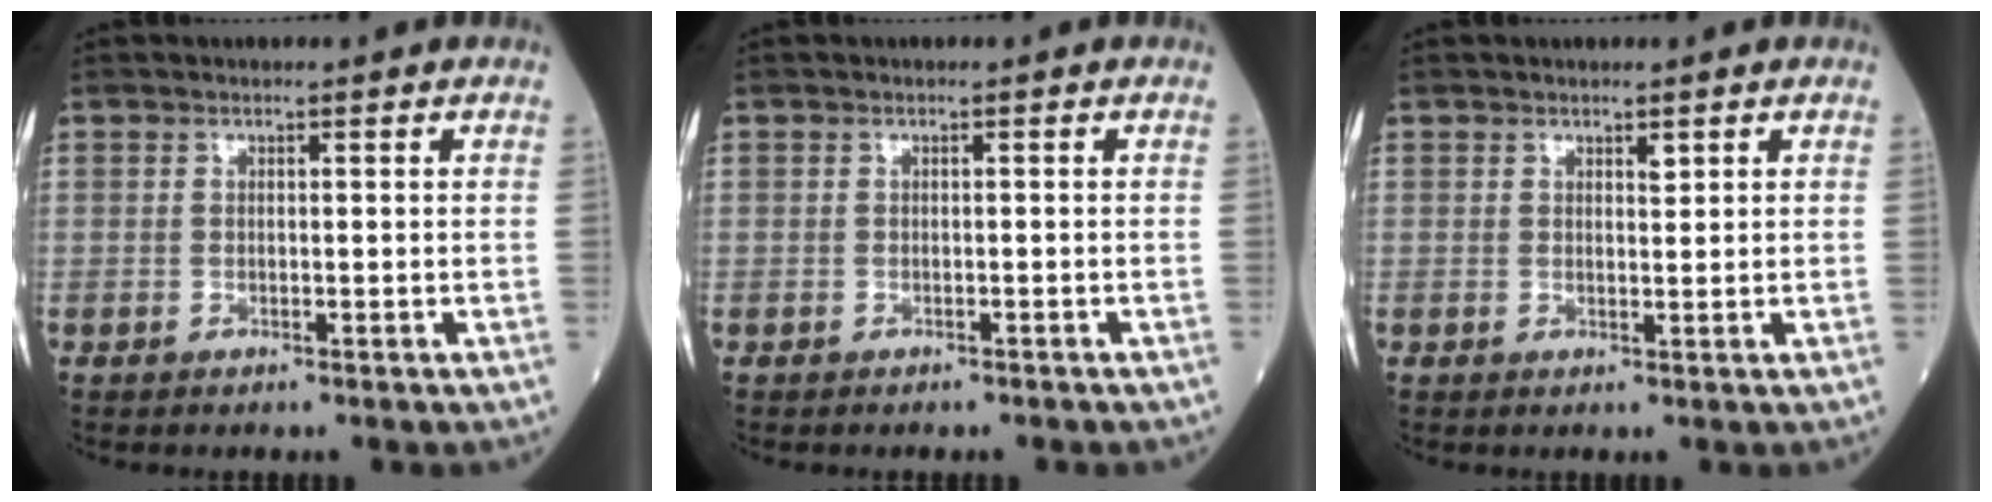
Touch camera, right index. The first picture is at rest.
{"total": 1.6, "force": [-1.3, 0.5, 0.7], "torque": [-0.017, -0.003, -0.013]}
{"total": 1.0, "force": [0.7, 0.3, 0.7], "torque": [-0.013, -0.003, 0.011]}